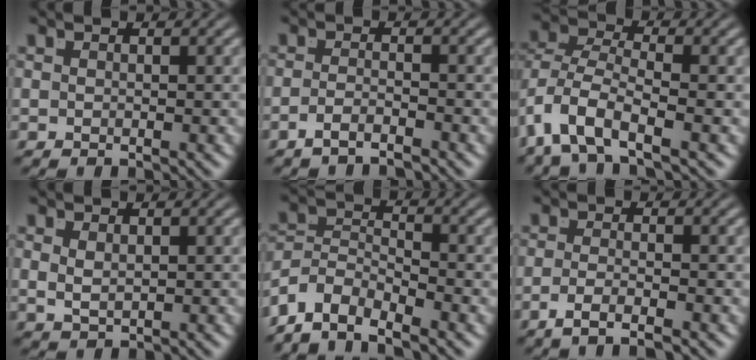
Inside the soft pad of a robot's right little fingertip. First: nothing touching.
{"total": 2.4, "force": [-2.2, -0.6, 0.8], "torque": [-0.012, -0.007, -0.036]}
{"total": 5.1, "force": [-2.0, 3.0, 3.6], "torque": [-0.107, -0.032, -0.028]}
{"total": 1.2, "force": [0.5, 0.4, 1.0], "torque": [-0.027, -0.015, 0.026]}
{"total": 7.0, "force": [-3.6, 5.2, 2.9], "torque": [-0.084, -0.035, -0.061]}
{"total": 2.6, "force": [-2.1, -0.5, 1.5], "torque": [-0.033, -0.011, -0.032]}